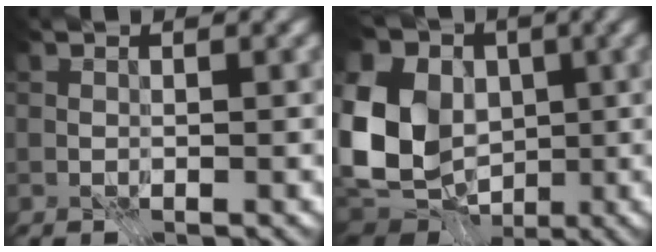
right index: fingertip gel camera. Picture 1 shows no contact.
{"total": 15.9, "force": [0.2, 12.8, 9.6], "torque": [-0.220, 0.011, -0.009]}